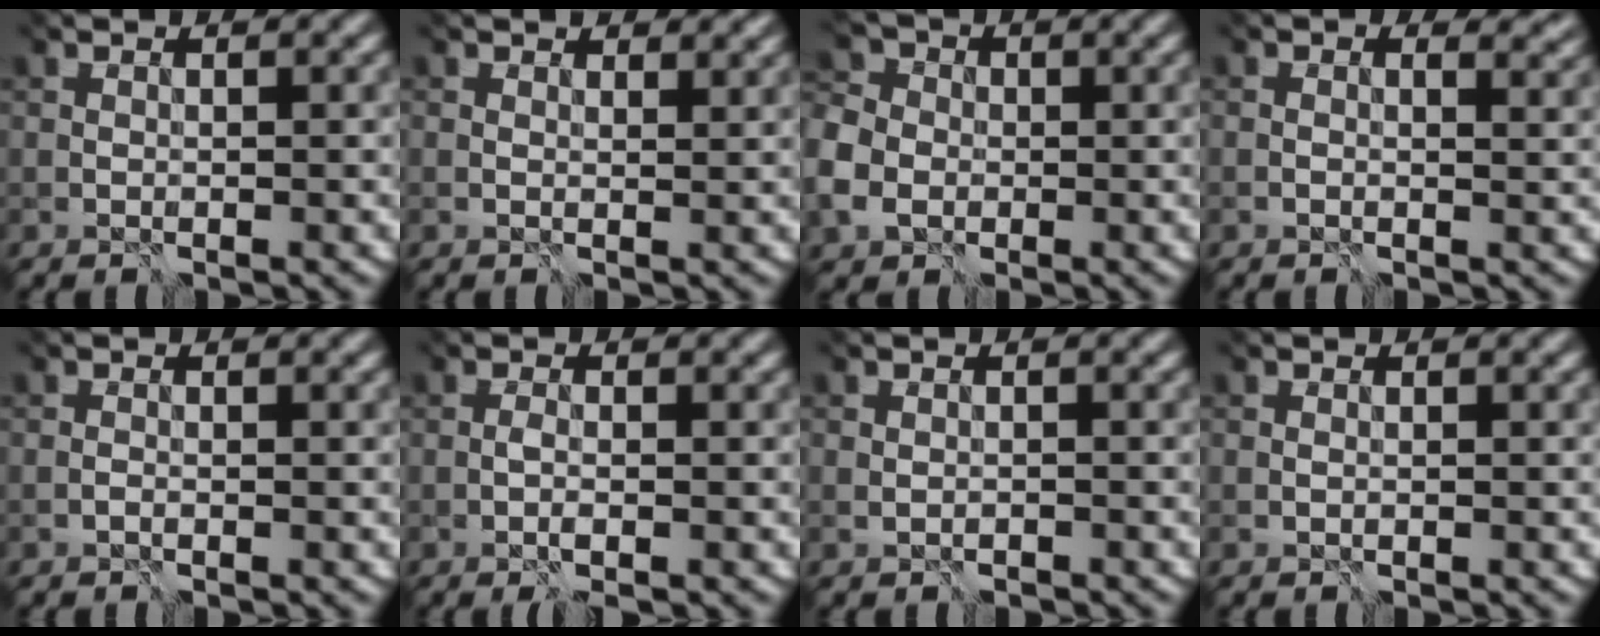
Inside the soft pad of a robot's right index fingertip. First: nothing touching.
{"total": 2.1, "force": [2.0, 0.4, 0.7], "torque": [-0.007, 0.000, 0.026]}
{"total": 6.0, "force": [-2.0, 4.8, 3.0], "torque": [-0.094, 0.009, -0.005]}
{"total": 0.8, "force": [0.0, 0.2, 0.8], "torque": [-0.004, 0.001, 0.002]}
{"total": 1.8, "force": [-1.8, -0.4, -0.1], "torque": [0.007, -0.001, -0.029]}
{"total": 3.1, "force": [-2.9, -0.1, 1.2], "torque": [-0.014, 0.005, -0.034]}
{"total": 0.9, "force": [-0.8, 0.2, -0.3], "torque": [0.006, 0.000, -0.007]}
{"total": 0.8, "force": [-0.6, -0.3, -0.3], "torque": [0.009, -0.003, -0.010]}